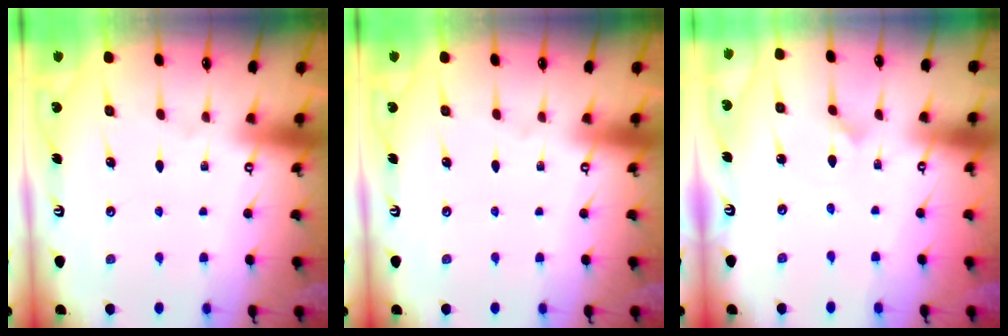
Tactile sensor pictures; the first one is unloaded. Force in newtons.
{"total": 0.0}
{"total": 0.0}